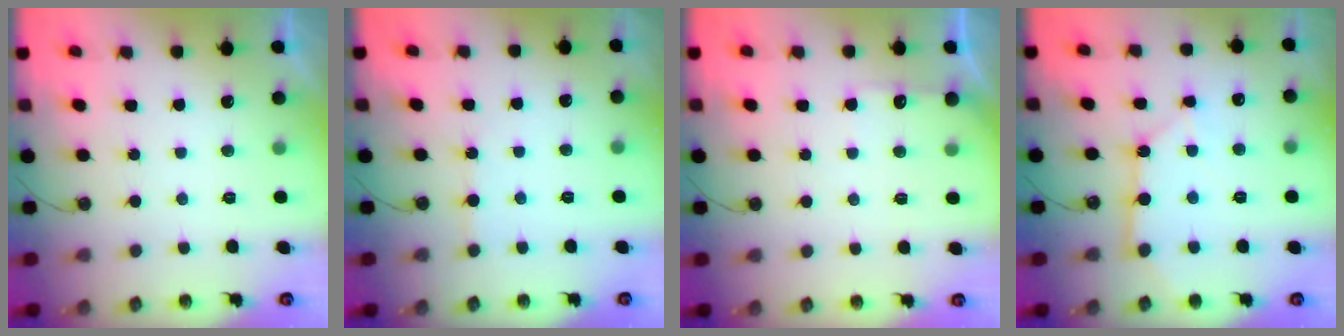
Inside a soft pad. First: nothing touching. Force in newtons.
{"total": 4.2, "press": 4.2, "slide": 0.6}
{"total": 4.8, "press": 4.8, "slide": 0.5}
{"total": 8.1, "press": 8.1, "slide": 0.8}